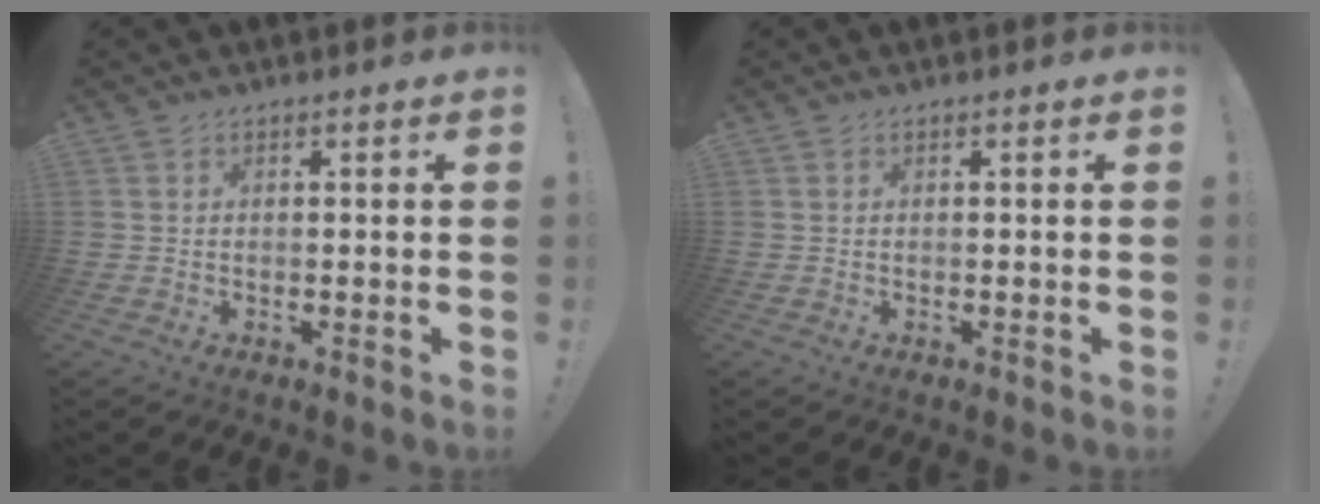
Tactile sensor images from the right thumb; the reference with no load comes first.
{"total": 0.0}